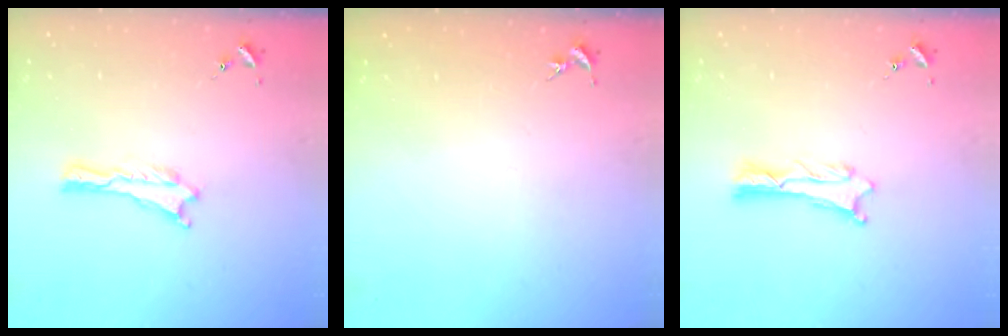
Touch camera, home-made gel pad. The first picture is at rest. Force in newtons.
{"total": 0.0}
{"total": 1.3, "press": 1.2, "slide": 0.1}